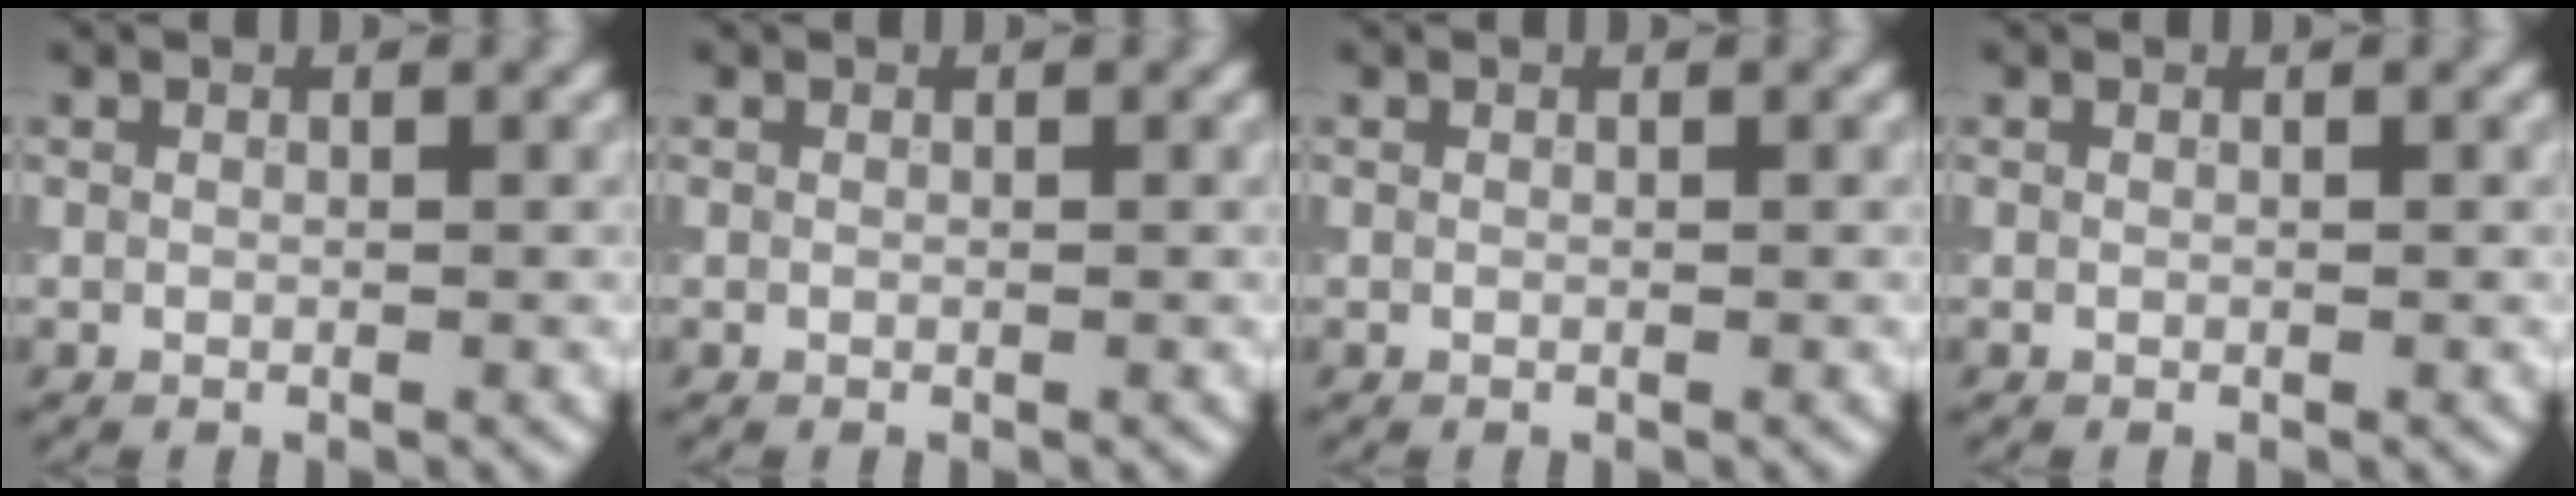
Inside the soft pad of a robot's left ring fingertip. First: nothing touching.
{"total": 0.0}
{"total": 0.0}
{"total": 0.0}